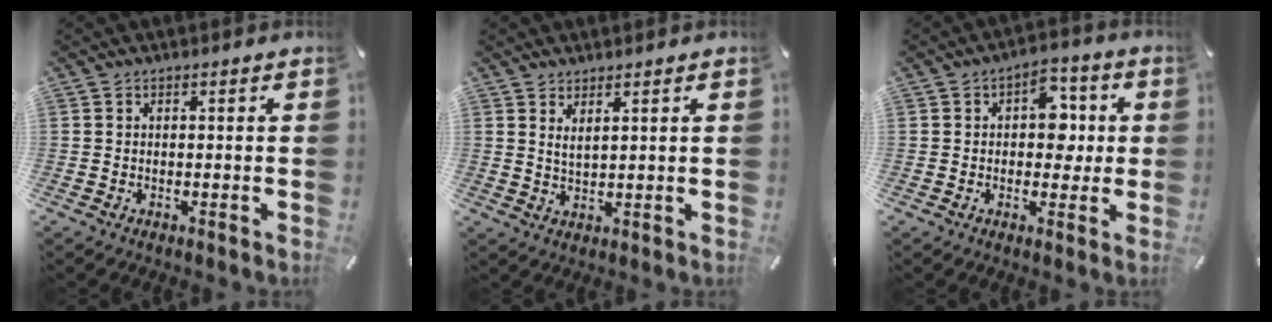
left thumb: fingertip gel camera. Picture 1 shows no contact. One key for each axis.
{"total": 2.5, "fx": 1.9, "fy": 0.4, "fz": 1.6, "tx": -0.035, "ty": -0.004, "tz": 0.035}
{"total": 8.3, "fx": 0.7, "fy": 6.0, "fz": 5.7, "tx": -0.060, "ty": -0.002, "tz": 0.004}